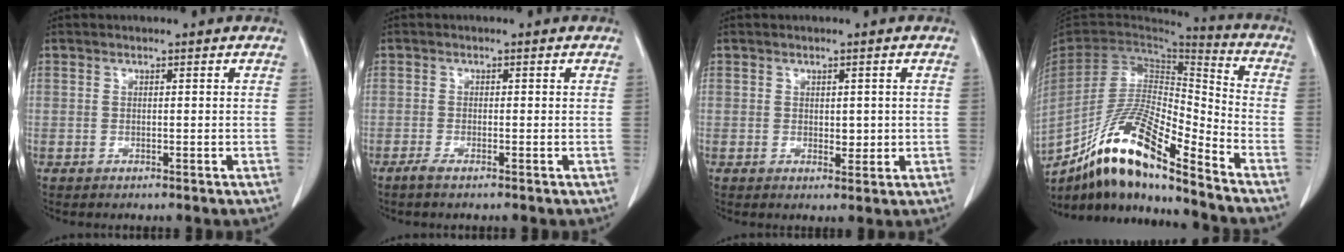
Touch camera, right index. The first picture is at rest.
{"total": 1.7, "force": [-1.2, 0.2, 1.2], "torque": [-0.027, -0.005, -0.025]}
{"total": 2.3, "force": [0.2, 1.4, 1.9], "torque": [-0.023, -0.005, 0.007]}
{"total": 18.0, "force": [-13.0, 2.4, 12.2], "torque": [-0.235, -0.008, -0.237]}